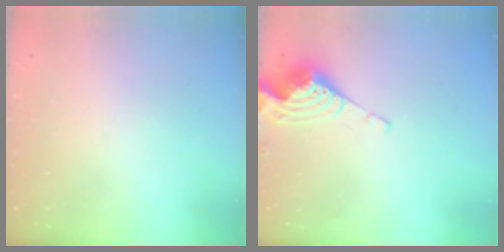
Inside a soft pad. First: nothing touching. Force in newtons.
{"total": 8.5, "press": 8.4, "slide": 1.1}